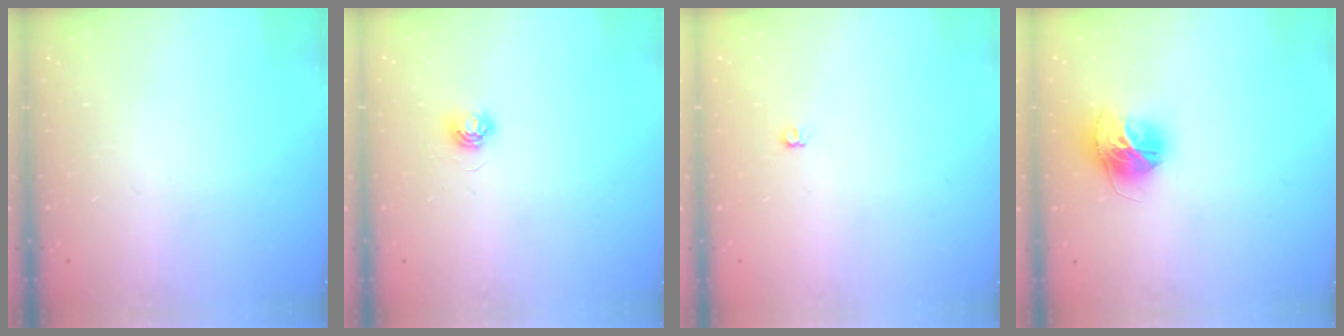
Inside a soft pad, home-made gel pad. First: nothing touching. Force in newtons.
{"total": 4.0, "press": 4.0, "slide": 0.4}
{"total": 3.9, "press": 3.9, "slide": 0.7}
{"total": 13.0, "press": 12.9, "slide": 1.4}